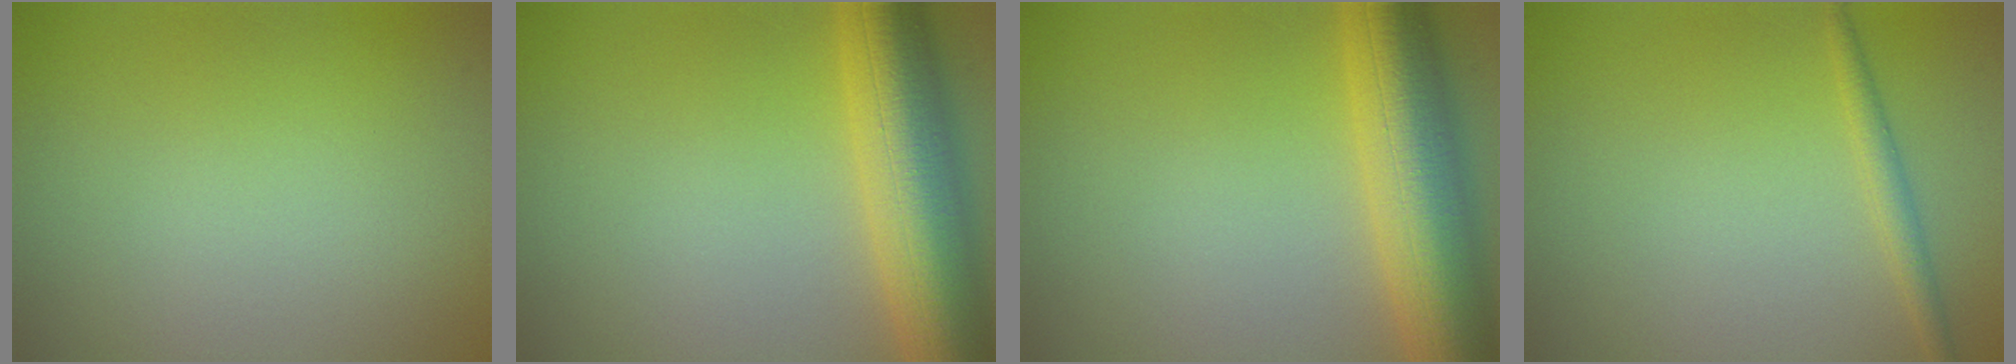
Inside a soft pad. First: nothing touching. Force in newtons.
{"total": 9.2, "press": 9.2, "slide": 0.2}
{"total": 9.2, "press": 9.2, "slide": 0.2}
{"total": 1.4, "press": 1.4, "slide": 0.1}